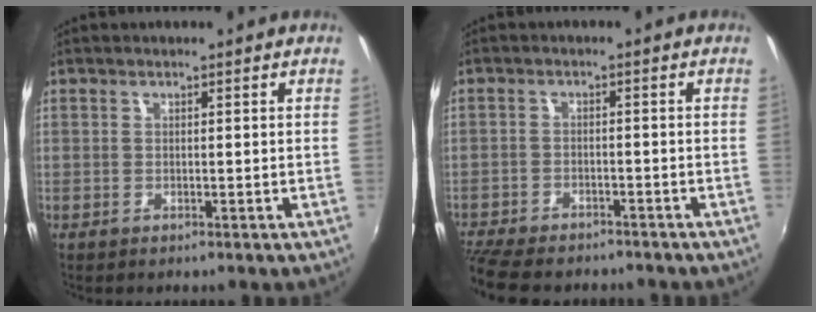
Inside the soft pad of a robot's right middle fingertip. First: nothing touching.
{"total": 11.6, "force": [-10.1, 3.7, 4.5], "torque": [-0.122, -0.029, -0.166]}